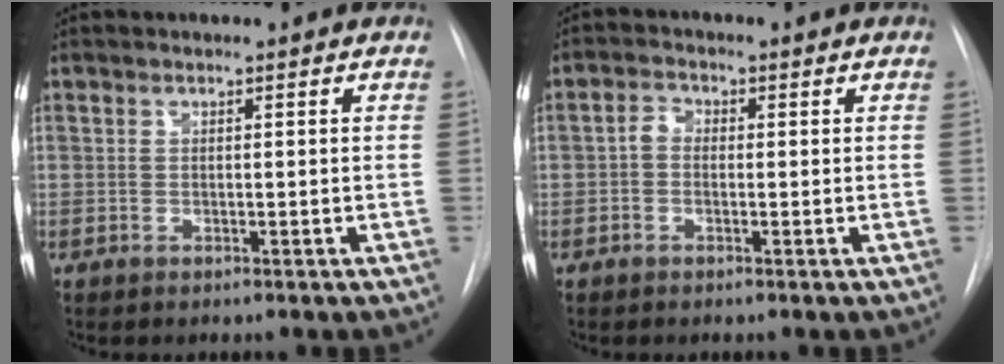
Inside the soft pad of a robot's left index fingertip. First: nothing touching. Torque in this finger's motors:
{"motor_torque": [0.39, 0.09, 0.09, 0.01]}